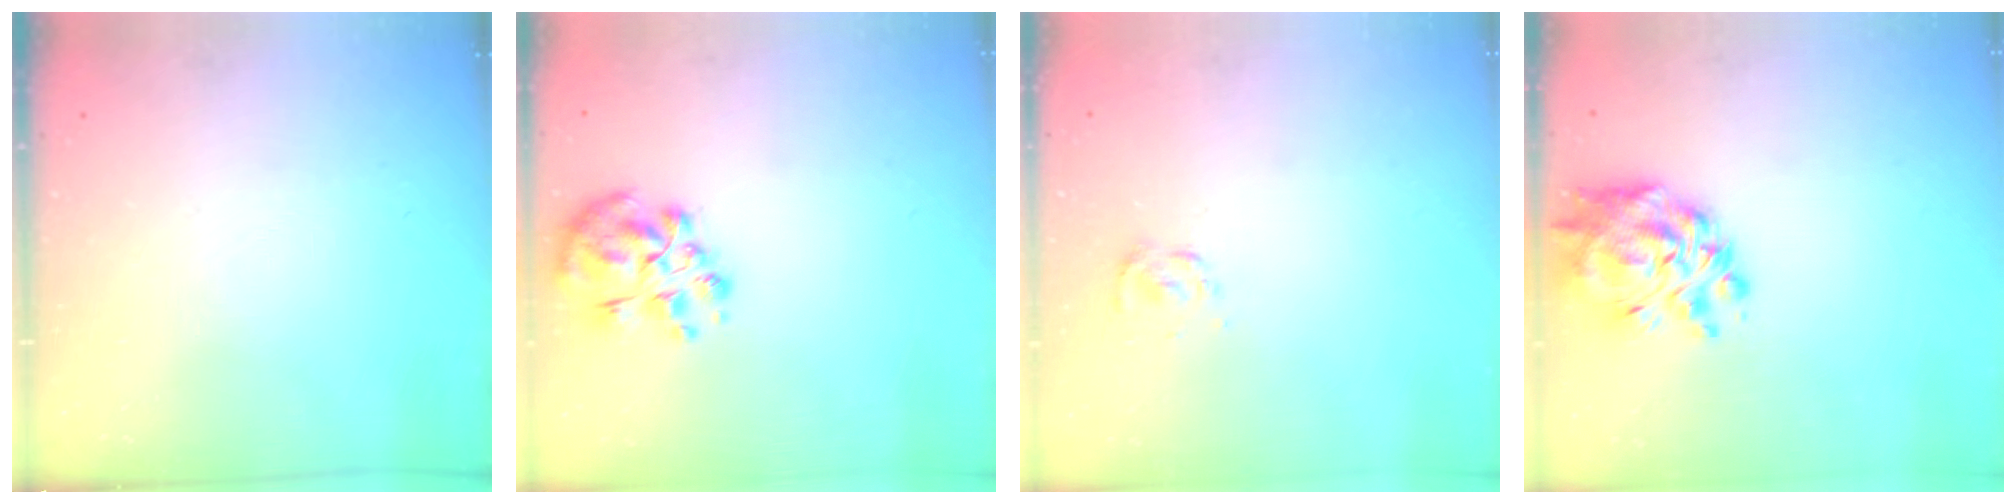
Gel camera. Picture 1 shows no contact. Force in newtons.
{"total": 9.7, "press": 9.5, "slide": 2.0}
{"total": 2.6, "press": 2.5, "slide": 0.8}
{"total": 10.8, "press": 9.9, "slide": 4.3}